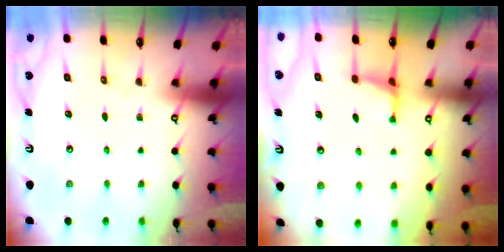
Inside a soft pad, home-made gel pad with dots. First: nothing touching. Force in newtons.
{"total": 4.4, "press": 4.4, "slide": 0.2}